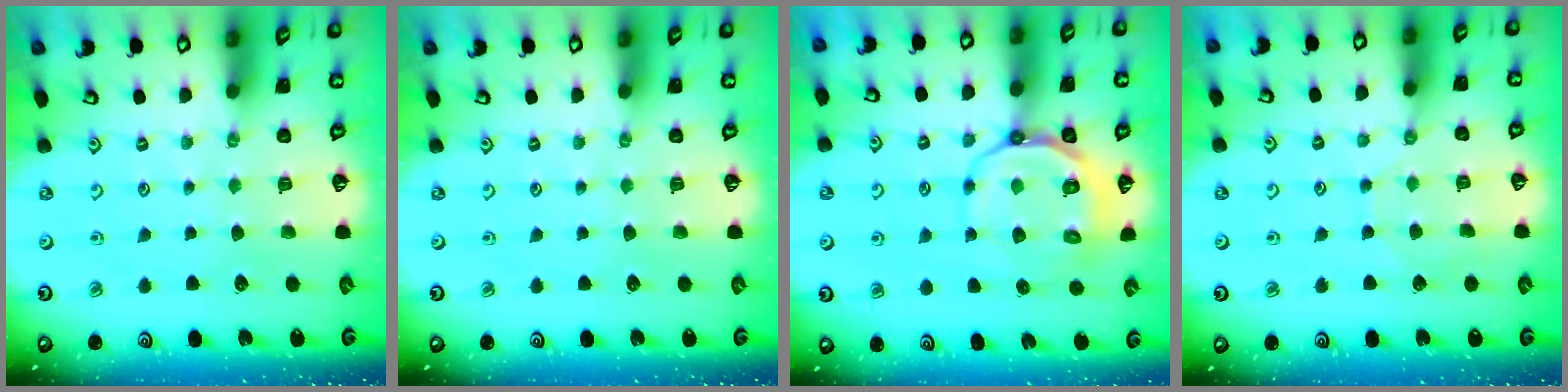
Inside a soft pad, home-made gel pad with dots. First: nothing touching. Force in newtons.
{"total": 0.0}
{"total": 10.5, "press": 10.2, "slide": 2.4}
{"total": 4.6, "press": 4.6, "slide": 0.5}